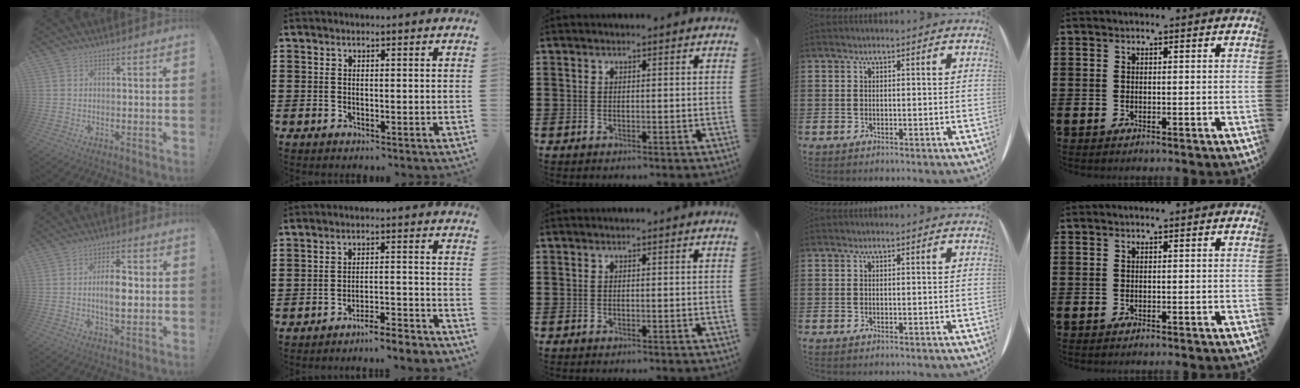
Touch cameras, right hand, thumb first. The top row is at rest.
{"thumb": {"total": 8.1, "force": [-0.4, 3.9, 7.1], "torque": [-0.122, 0.004, -0.013]}, "index": {"total": 4.2, "force": [-4.0, -0.4, 0.9], "torque": [-0.020, -0.005, -0.082]}}